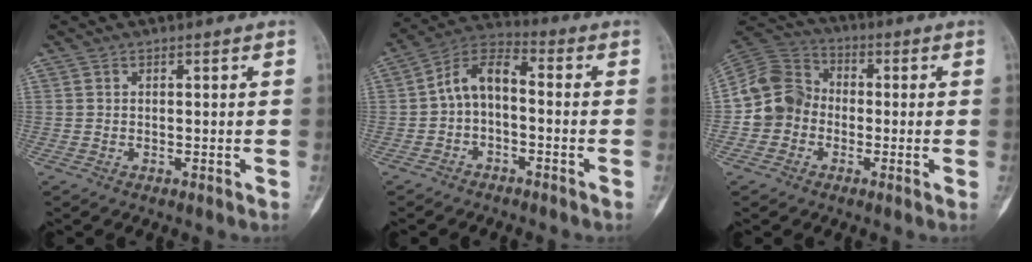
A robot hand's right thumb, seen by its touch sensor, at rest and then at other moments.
{"total": 8.0, "force": [-1.3, 4.6, 6.4], "torque": [-0.106, 0.041, -0.039]}
{"total": 10.0, "force": [-1.8, 9.1, 3.7], "torque": [-0.051, 0.031, -0.048]}